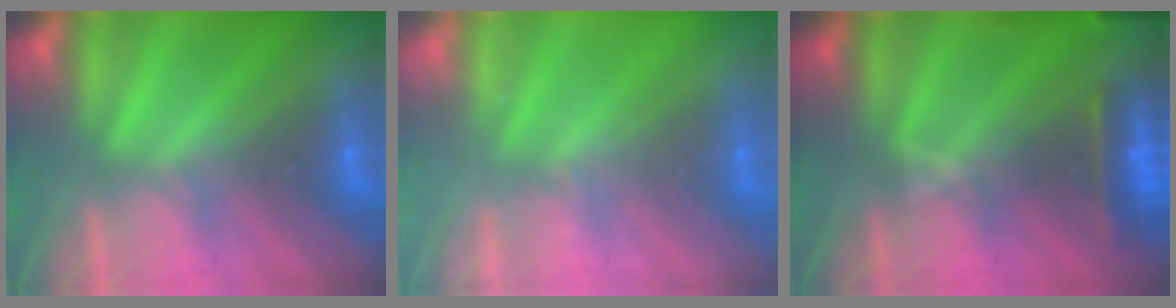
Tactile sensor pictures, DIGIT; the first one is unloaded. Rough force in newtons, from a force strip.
{"total": 2.4}
{"total": 8.6}